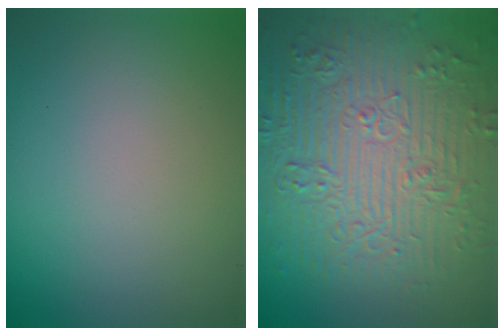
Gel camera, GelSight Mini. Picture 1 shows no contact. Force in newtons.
{"total": 9.8, "press": 6.9, "slide": 7.0}